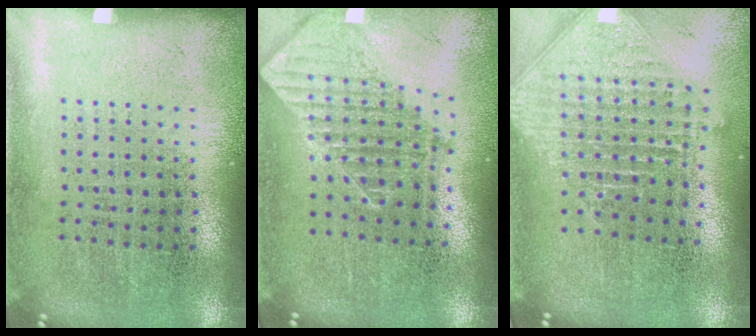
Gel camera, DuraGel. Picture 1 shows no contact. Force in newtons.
{"total": 1.9, "press": 1.5, "slide": 1.2}
{"total": 2.5, "press": 1.9, "slide": 1.6}